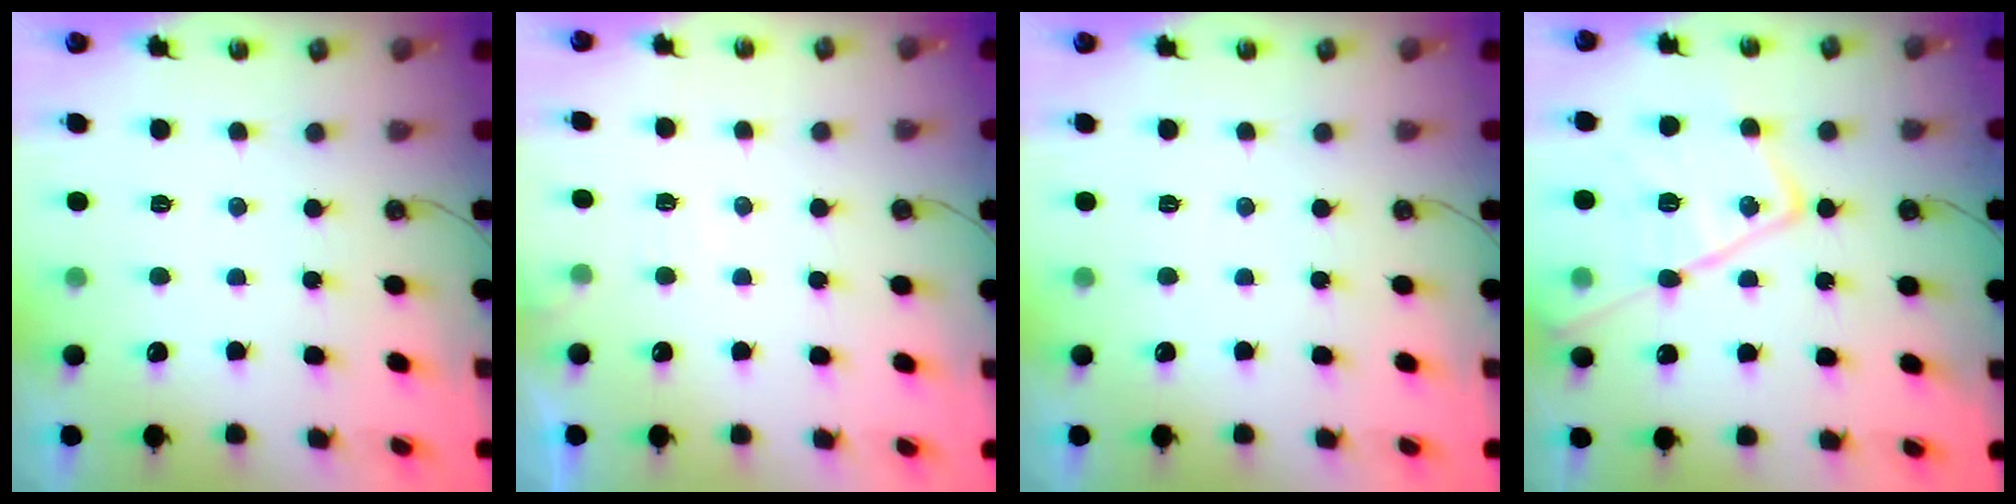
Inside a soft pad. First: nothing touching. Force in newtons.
{"total": 4.3, "press": 4.2, "slide": 0.8}
{"total": 0.0}
{"total": 19.9, "press": 19.8, "slide": 1.2}